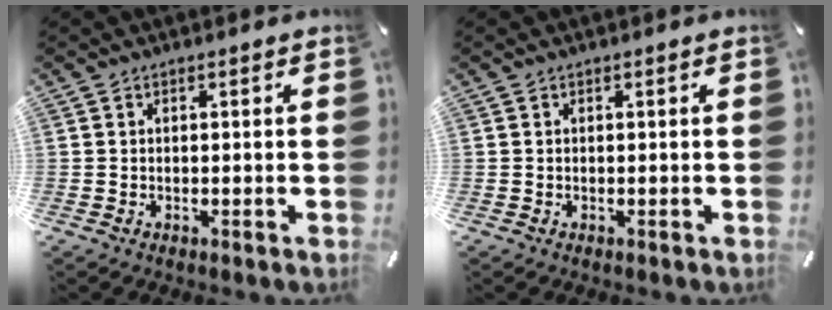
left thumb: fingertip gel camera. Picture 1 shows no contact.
{"total": 0.0}